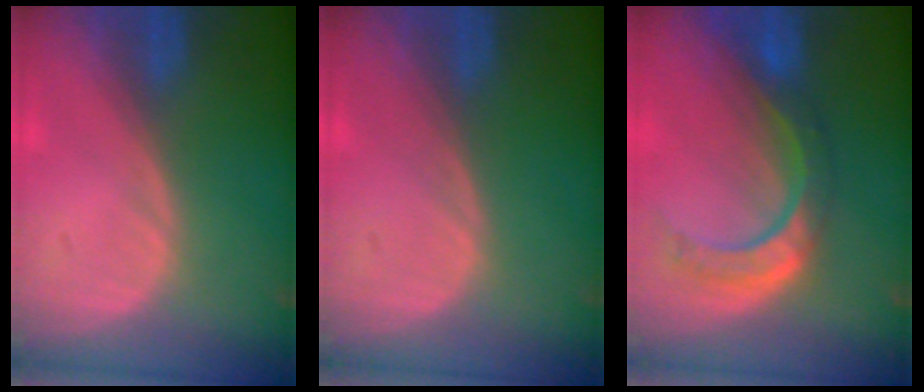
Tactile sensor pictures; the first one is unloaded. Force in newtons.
{"total": 0.0}
{"total": 8.6, "press": 7.3, "slide": 4.7}